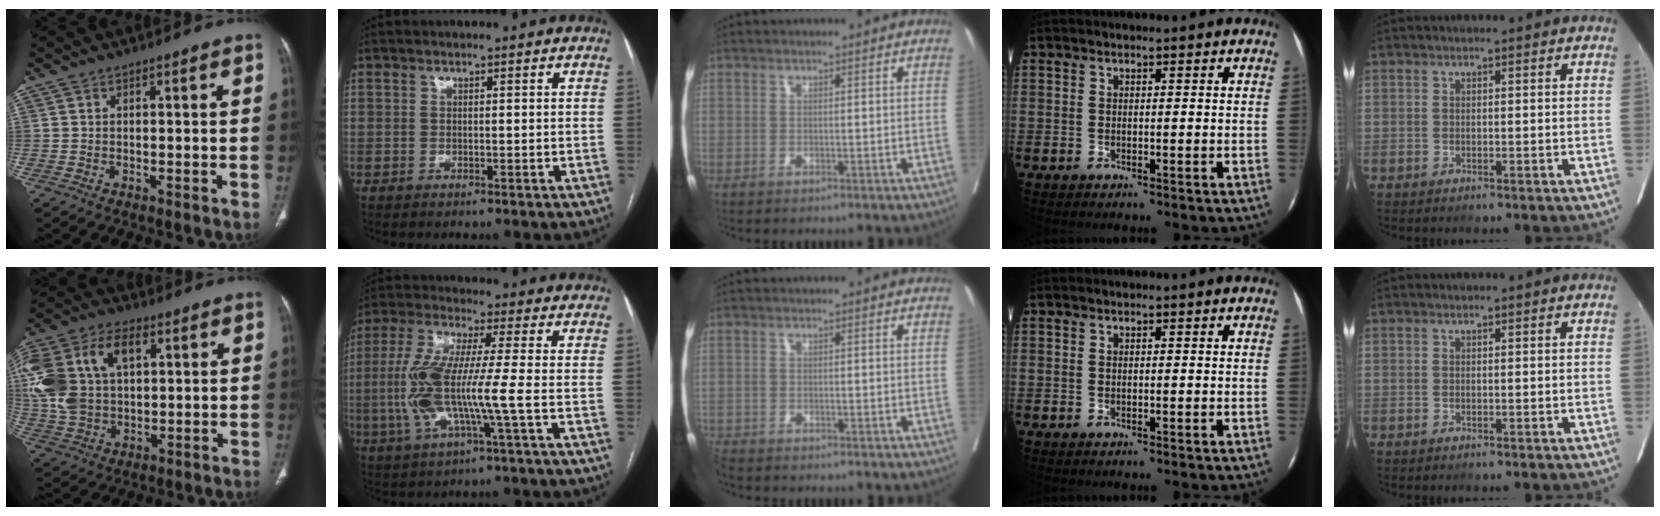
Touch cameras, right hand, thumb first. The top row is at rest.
{"thumb": {"total": 20.1, "force": [4.6, 13.1, 14.5], "torque": [-0.316, 0.016, 0.085]}, "index": {"total": 11.9, "force": [-2.0, 0.6, 11.8], "torque": [-0.258, 0.004, -0.045]}, "middle": {"total": 1.7, "force": [-1.7, 0.2, 0.2], "torque": [-0.009, -0.009, -0.033]}}